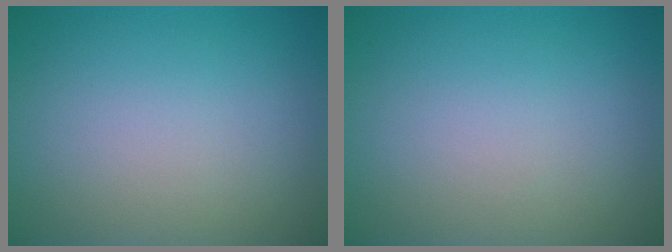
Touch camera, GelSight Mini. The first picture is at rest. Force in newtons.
{"total": 0.0}